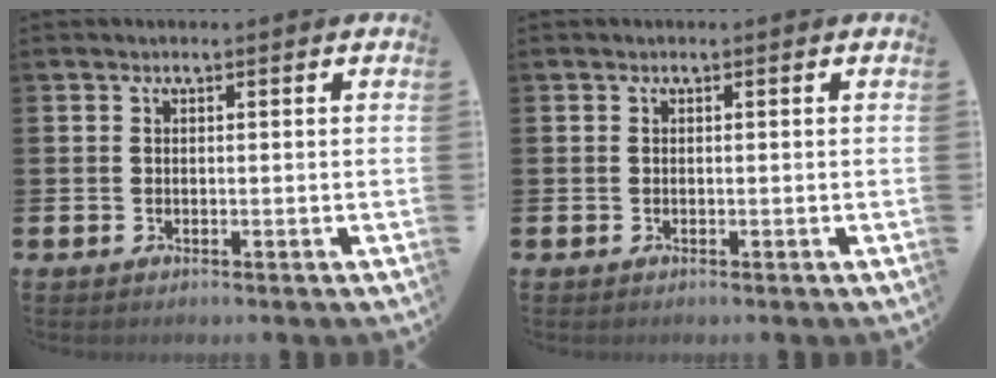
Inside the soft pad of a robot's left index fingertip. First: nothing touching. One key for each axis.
{"total": 0.0}